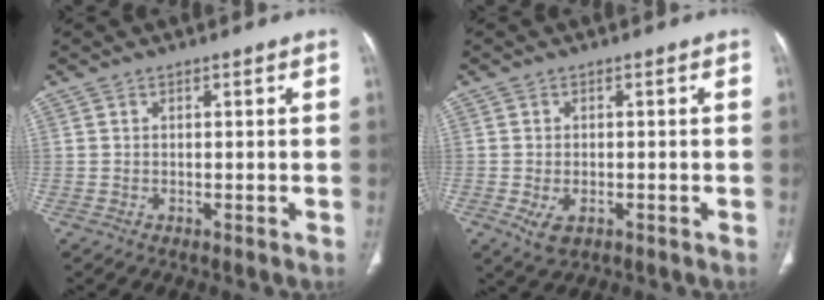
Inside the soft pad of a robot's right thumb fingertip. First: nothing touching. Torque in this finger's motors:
{"motor_torque": [-0.24, 0.13, 0.10, 0.50, 0.10]}